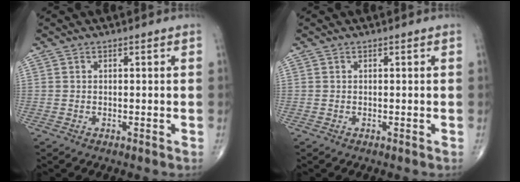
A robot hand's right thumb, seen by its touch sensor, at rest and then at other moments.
{"total": 0.0}